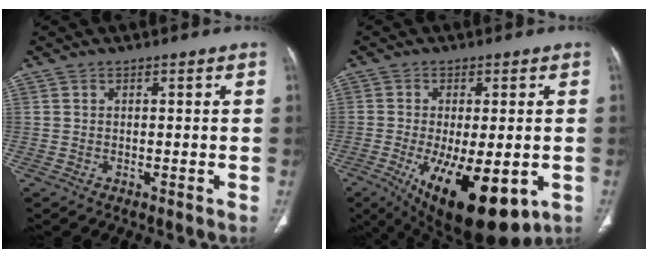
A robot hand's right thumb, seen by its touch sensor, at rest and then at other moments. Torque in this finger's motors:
{"motor_torque": [1.69, 2.97, 0.17, -0.23, 0.41]}